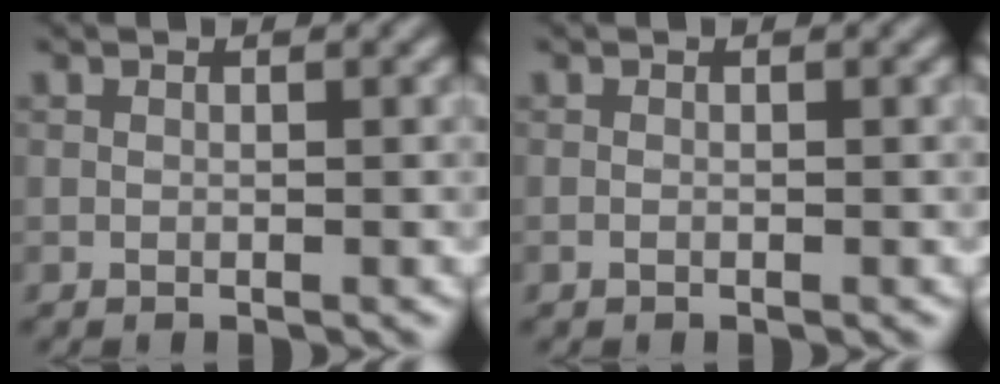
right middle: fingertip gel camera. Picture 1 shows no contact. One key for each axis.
{"total": 0.0}